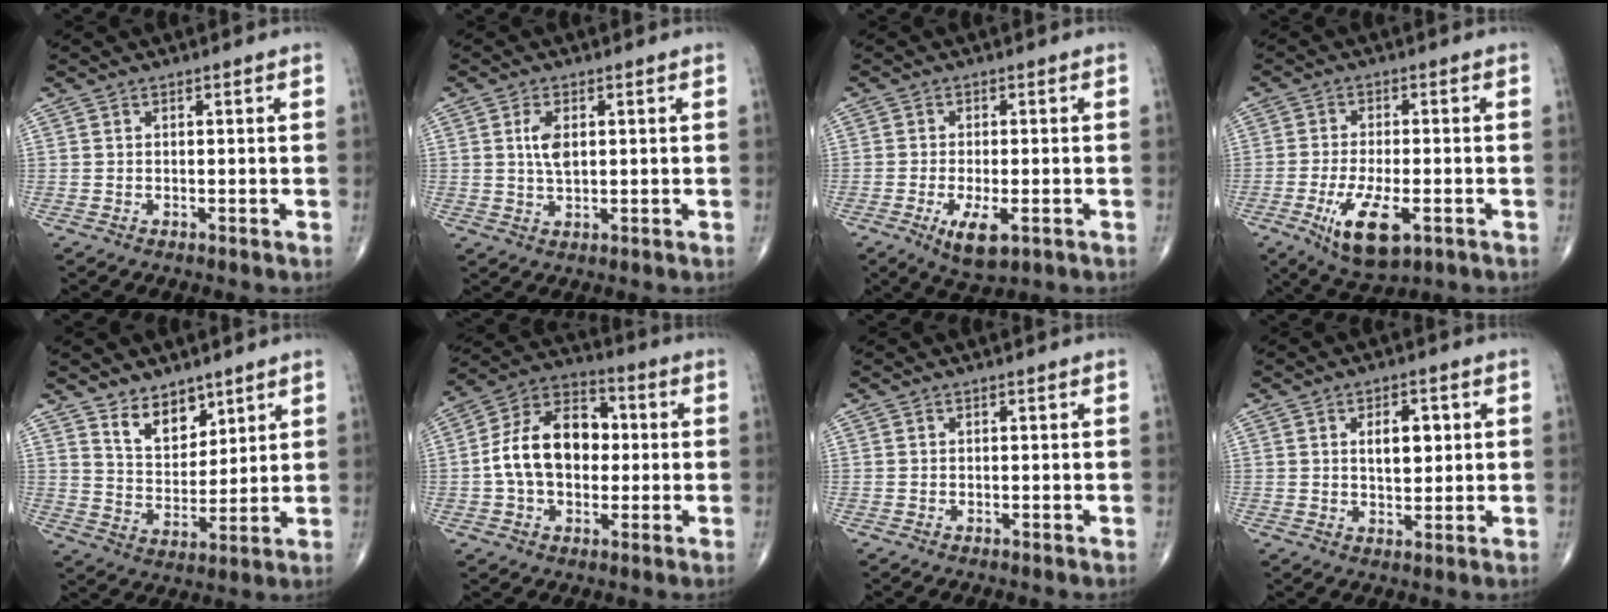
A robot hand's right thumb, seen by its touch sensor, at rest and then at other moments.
{"total": 4.3, "force": [1.0, 2.1, 3.6], "torque": [-0.069, -0.004, 0.020]}
{"total": 6.5, "force": [-2.6, 2.4, 5.4], "torque": [-0.095, -0.011, -0.038]}
{"total": 10.5, "force": [-4.1, 4.1, 8.8], "torque": [-0.159, -0.005, -0.062]}
{"total": 8.4, "force": [5.8, 4.7, 3.8], "torque": [-0.034, -0.048, 0.112]}
{"total": 15.3, "force": [0.0, 10.3, 11.3], "torque": [-0.175, 0.033, -0.009]}
{"total": 0.0}
{"total": 6.1, "force": [1.5, 3.3, 4.9], "torque": [-0.059, -0.007, 0.025]}